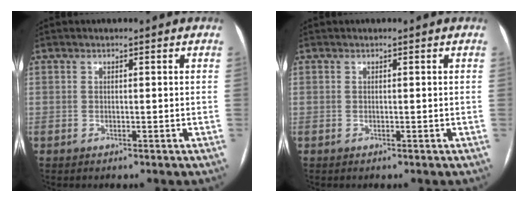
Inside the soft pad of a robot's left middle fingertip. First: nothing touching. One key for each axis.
{"total": 0.0}